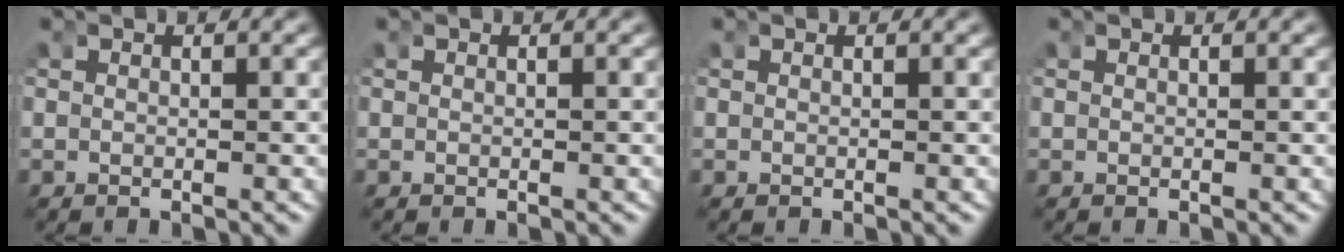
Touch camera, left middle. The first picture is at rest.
{"total": 0.0}
{"total": 0.0}
{"total": 0.0}